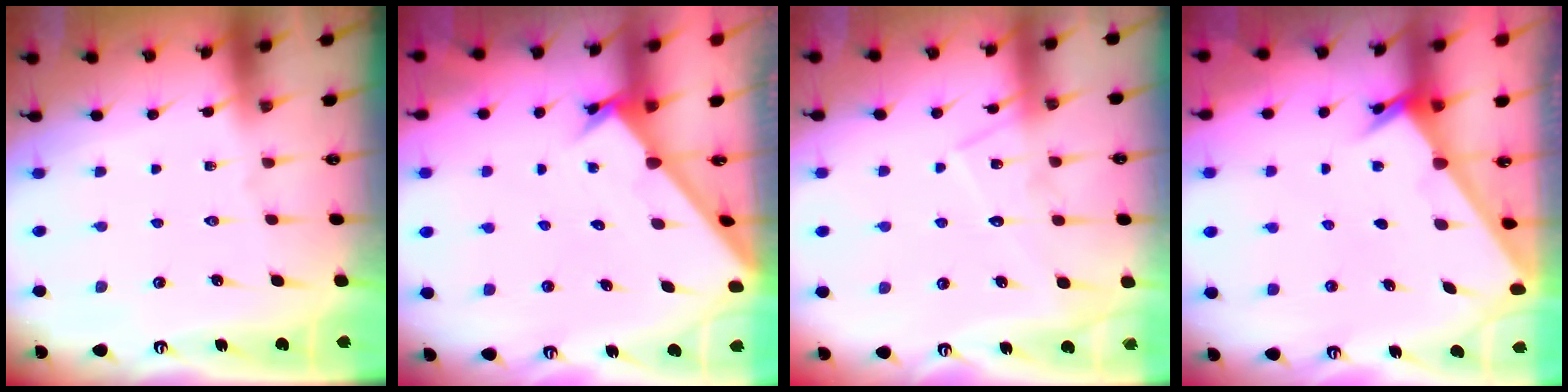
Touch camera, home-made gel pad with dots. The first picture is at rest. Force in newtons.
{"total": 1.7, "press": 1.7, "slide": 0.1}
{"total": 10.7, "press": 10.7, "slide": 0.9}
{"total": 2.1, "press": 2.1, "slide": 0.2}